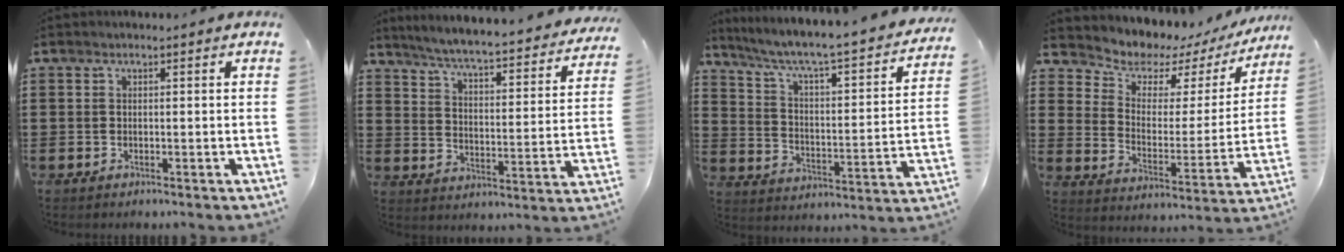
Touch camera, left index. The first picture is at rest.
{"total": 4.7, "force": [4.4, -0.5, 1.6], "torque": [-0.054, -0.041, 0.066]}
{"total": 4.7, "force": [3.4, 0.3, 3.2], "torque": [-0.079, -0.041, 0.046]}
{"total": 5.5, "force": [5.0, 2.3, 0.7], "torque": [-0.042, -0.047, 0.081]}